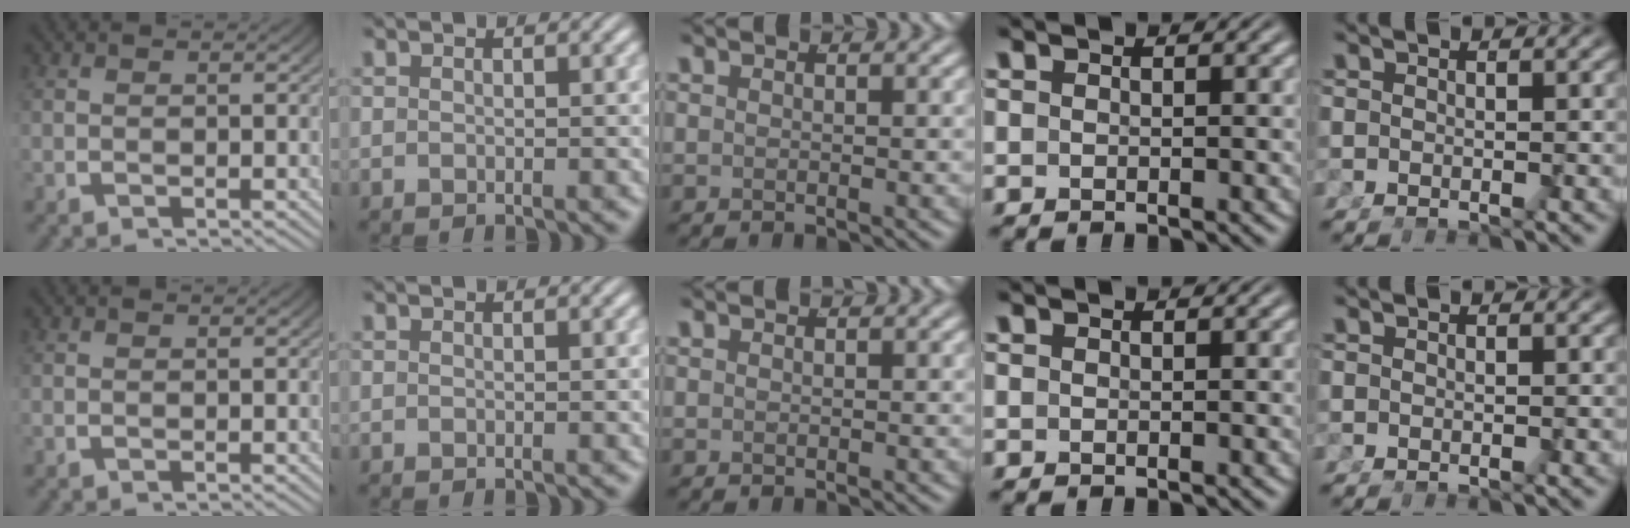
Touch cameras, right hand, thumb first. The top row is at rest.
{}